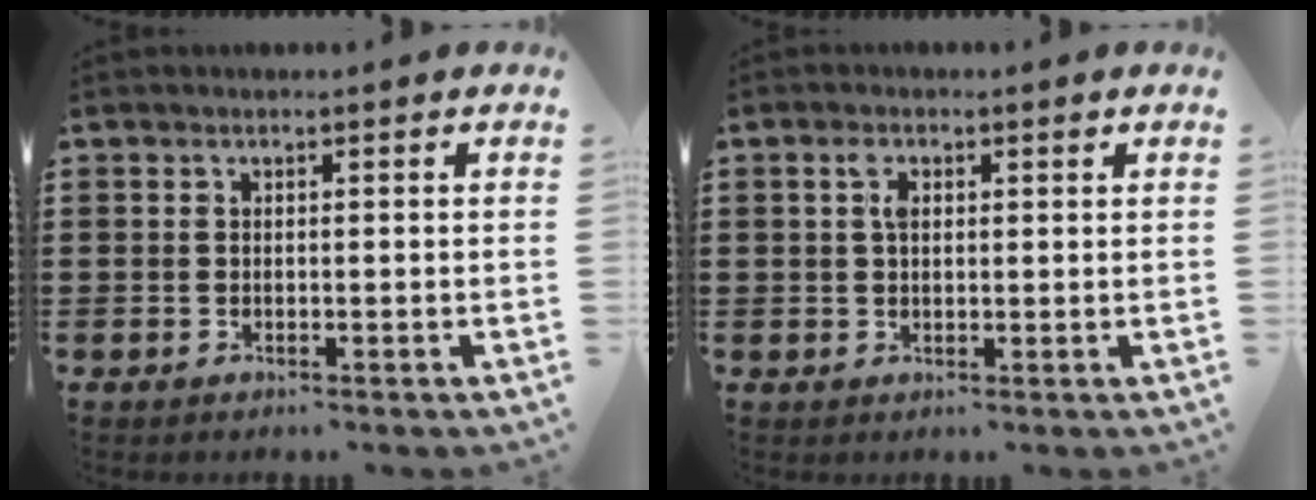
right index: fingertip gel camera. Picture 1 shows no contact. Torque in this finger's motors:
{"motor_torque": [0.13, -0.11, 0.03, 0.02]}